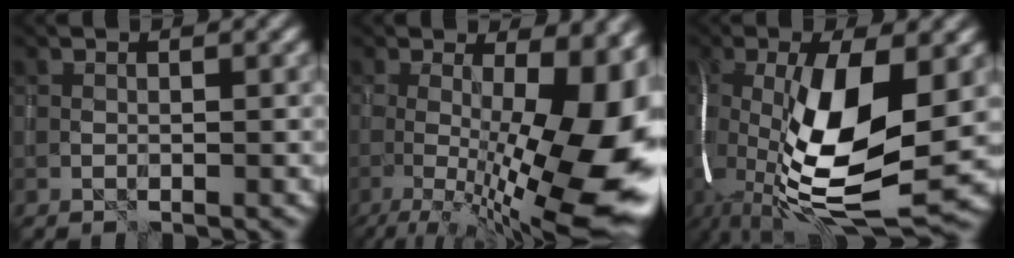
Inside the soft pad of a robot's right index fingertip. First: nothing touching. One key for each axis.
{"total": 18.1, "fx": -1.9, "fy": 6.4, "fz": 16.8, "tx": -0.198, "ty": -0.014, "tz": -0.011}
{"total": 14.0, "fx": -1.9, "fy": 5.0, "fz": 12.9, "tx": -0.258, "ty": -0.018, "tz": -0.037}